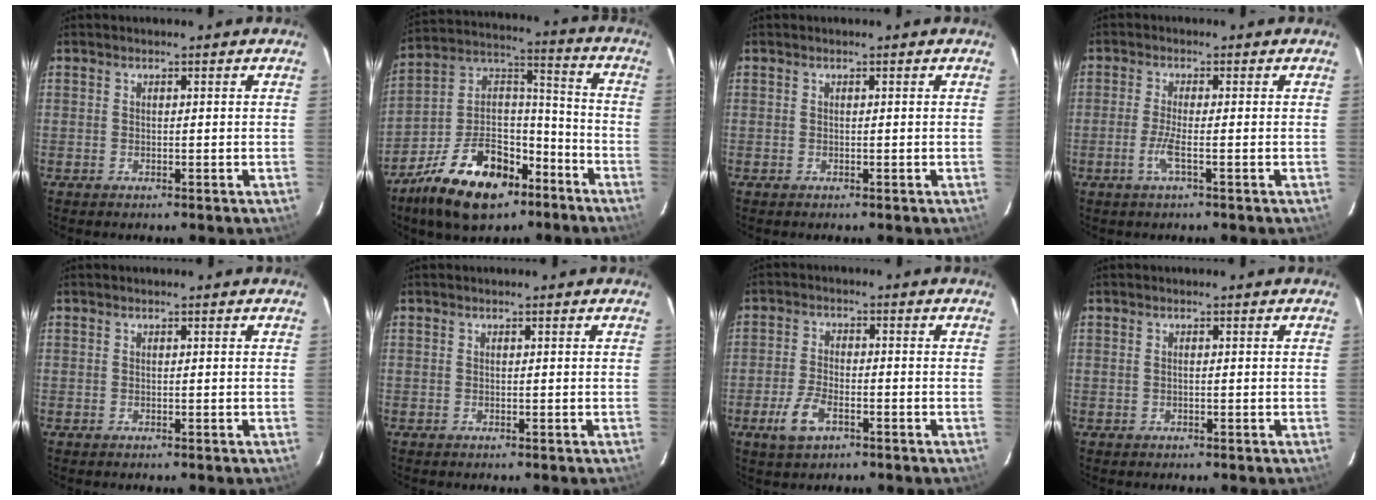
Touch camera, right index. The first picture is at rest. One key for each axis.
{"total": 20.5, "fx": -12.4, "fy": 11.0, "fz": 12.2, "tx": -0.242, "ty": 0.034, "tz": -0.199}
{"total": 0.0}
{"total": 3.1, "fx": -1.4, "fy": -0.4, "fz": 2.8, "tx": -0.064, "ty": -0.004, "tz": -0.031}
{"total": 0.0}
{"total": 0.0}
{"total": 6.3, "fx": -3.2, "fy": 2.9, "fz": 4.5, "tx": -0.107, "ty": -0.004, "tz": -0.061}
{"total": 0.0}